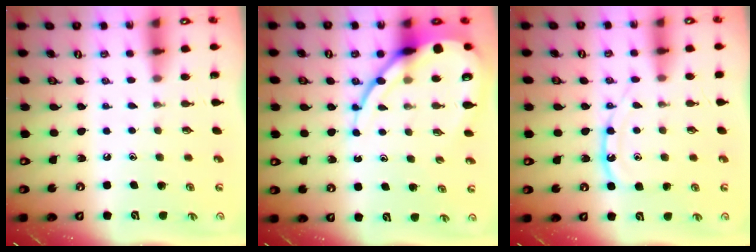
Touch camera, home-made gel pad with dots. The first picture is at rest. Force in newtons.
{"total": 14.7, "press": 14.6, "slide": 1.6}
{"total": 11.6, "press": 11.6, "slide": 1.0}